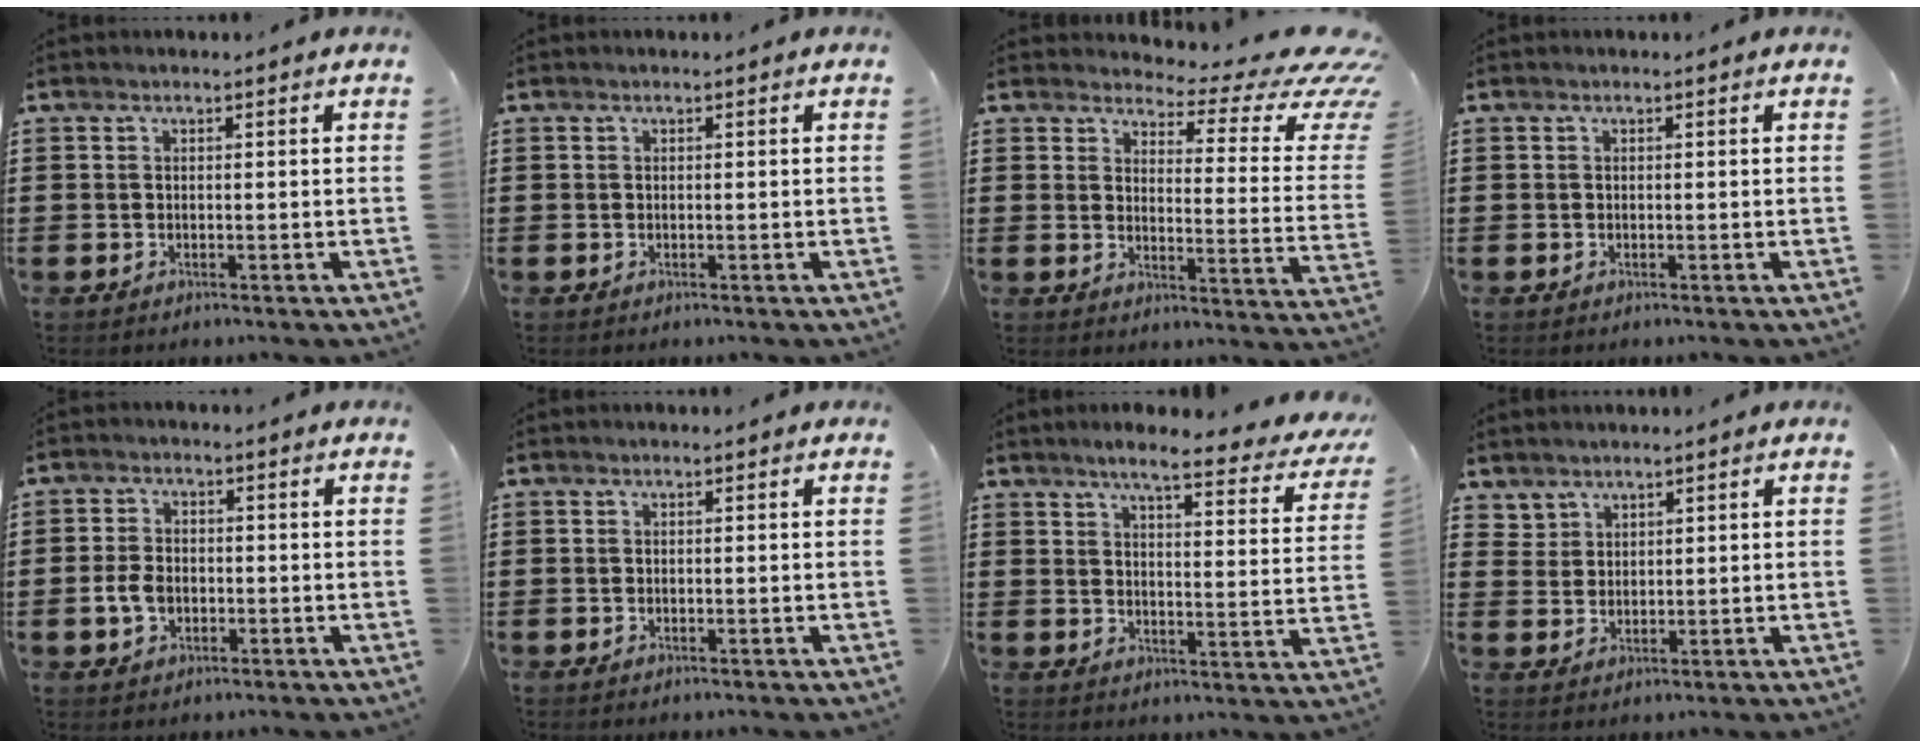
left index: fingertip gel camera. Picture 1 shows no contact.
{"total": 0.0}
{"total": 6.1, "force": [4.4, 1.9, 3.7], "torque": [-0.065, -0.034, 0.073]}
{"total": 0.0}
{"total": 4.1, "force": [-1.0, 2.9, 2.8], "torque": [-0.076, -0.003, -0.024]}
{"total": 0.0}
{"total": 6.4, "force": [5.3, 0.4, 3.6], "torque": [-0.074, -0.032, 0.083]}
{"total": 2.6, "force": [2.2, 1.3, -0.1], "torque": [-0.007, 0.000, 0.044]}